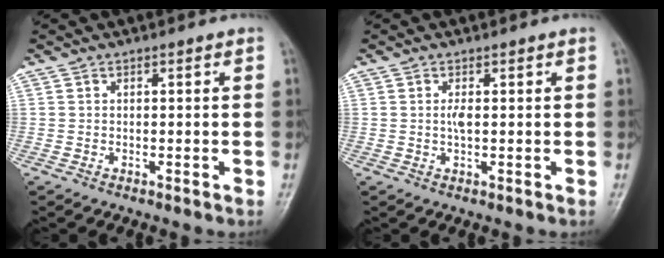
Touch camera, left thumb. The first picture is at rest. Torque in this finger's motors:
{"motor_torque": [0.73, 0.95, -0.09, 0.00, 0.06]}